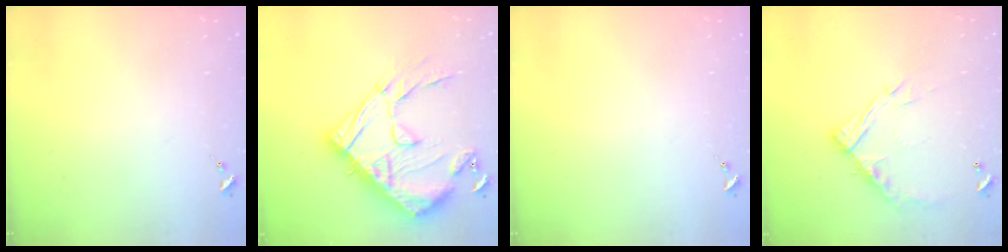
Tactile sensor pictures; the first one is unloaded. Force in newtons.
{"total": 30.1, "press": 30.0, "slide": 2.9}
{"total": 0.0}
{"total": 13.3, "press": 13.2, "slide": 1.2}